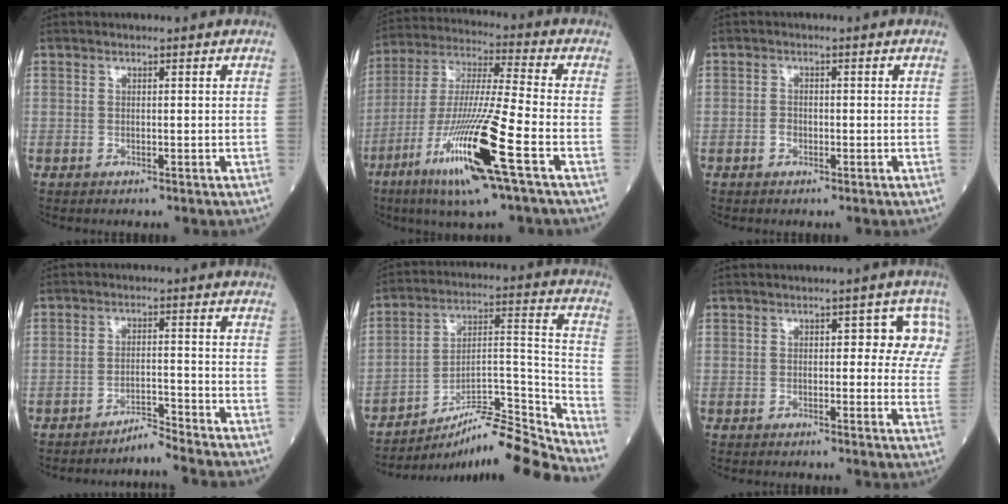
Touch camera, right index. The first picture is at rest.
{"total": 17.5, "force": [-7.8, 0.0, 15.6], "torque": [-0.332, -0.030, -0.146]}
{"total": 1.2, "force": [-0.6, 0.9, 0.6], "torque": [-0.006, 0.005, -0.010]}
{"total": 3.6, "force": [-3.3, -1.3, -0.1], "torque": [0.007, -0.011, -0.059]}
{"total": 16.2, "force": [-14.8, -1.0, 6.7], "torque": [-0.088, 0.043, -0.241]}
{"total": 6.2, "force": [1.8, 3.1, 5.0], "torque": [-0.033, 0.018, 0.013]}